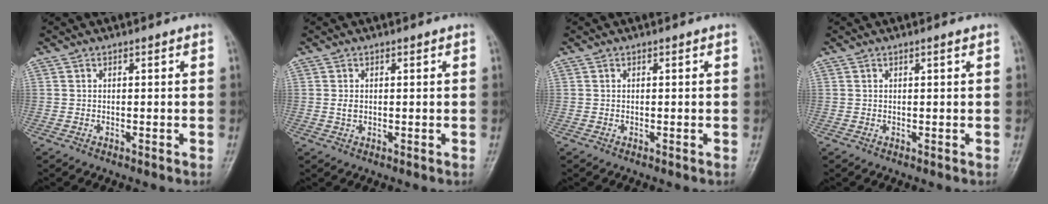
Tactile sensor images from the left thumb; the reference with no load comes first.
{"total": 1.4, "force": [0.3, 1.0, 0.9], "torque": [-0.014, -0.002, 0.007]}
{"total": 0.0}
{"total": 0.6, "force": [0.5, 0.0, 0.4], "torque": [-0.008, -0.002, 0.008]}